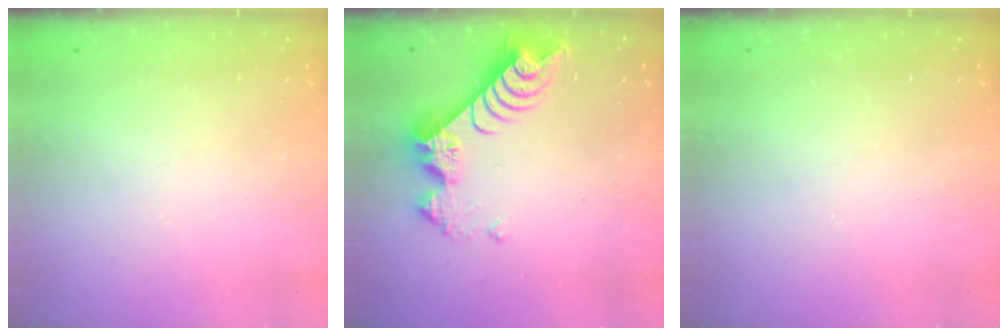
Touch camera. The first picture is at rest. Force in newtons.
{"total": 9.3, "press": 9.3, "slide": 1.0}
{"total": 0.0}